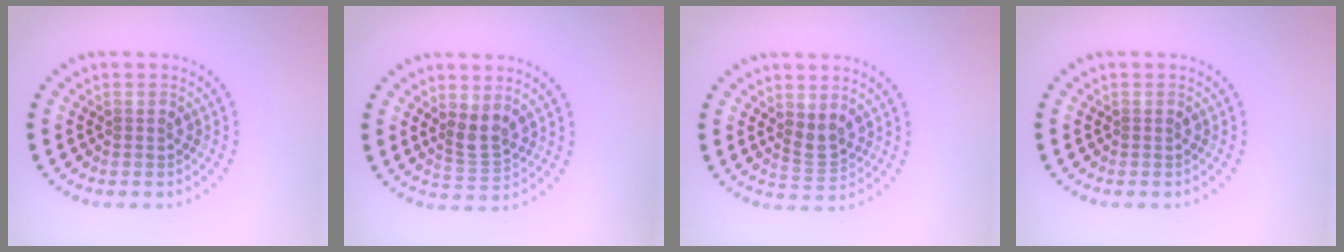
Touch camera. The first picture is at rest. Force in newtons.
{"total": 2.3, "press": 1.9, "slide": 1.4}
{"total": 1.8, "press": 1.5, "slide": 1.0}
{"total": 0.0}